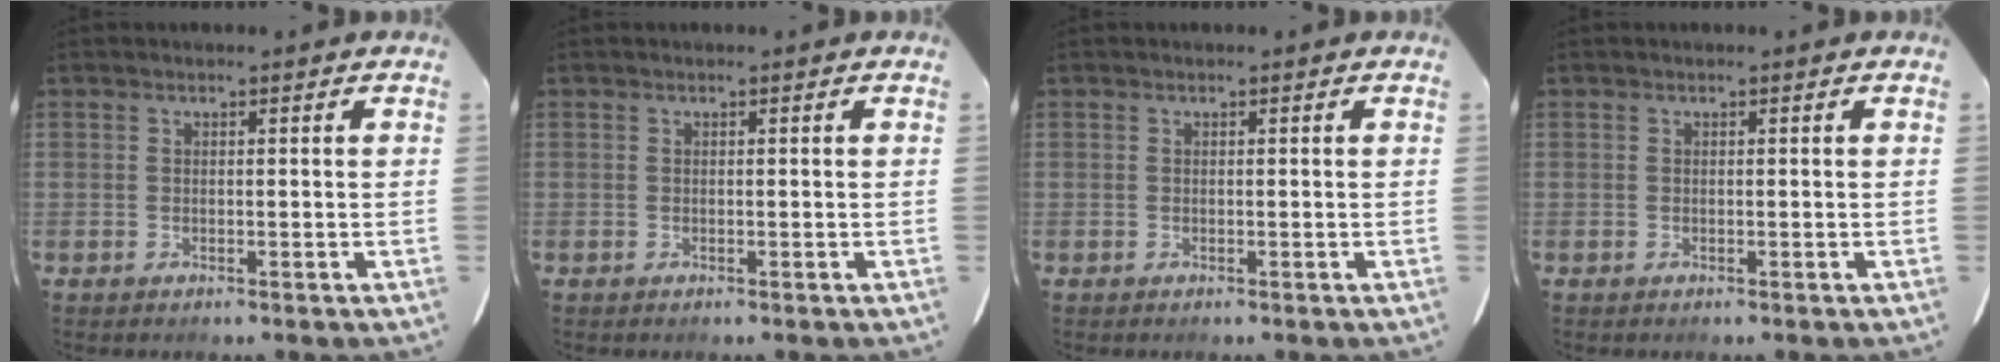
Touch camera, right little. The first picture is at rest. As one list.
[{"total": 0.0}, {"total": 0.0}, {"total": 0.0}]